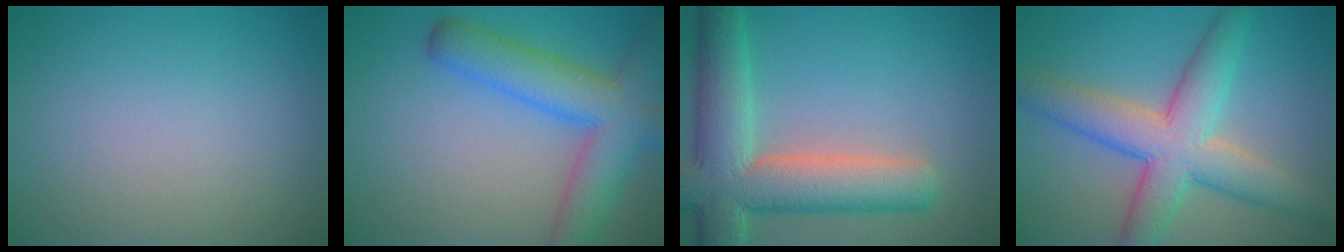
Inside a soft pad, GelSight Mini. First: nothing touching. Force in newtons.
{"total": 7.6, "press": 7.6, "slide": 0.4}
{"total": 9.7, "press": 9.7, "slide": 0.9}
{"total": 8.0, "press": 8.0, "slide": 0.3}